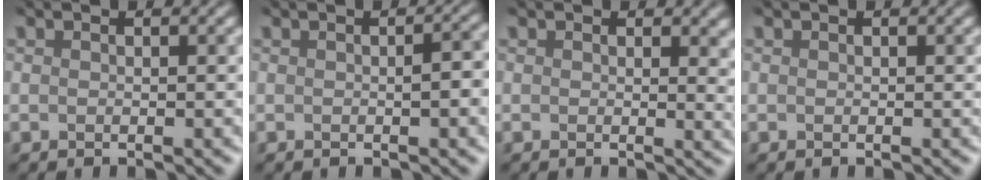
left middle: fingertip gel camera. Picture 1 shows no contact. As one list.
[{"total": 1.9, "force": [-0.1, 0.5, 1.9], "torque": [-0.022, 0.005, -0.004]}, {"total": 2.7, "force": [0.5, 1.2, 2.3], "torque": [-0.025, -0.001, 0.004]}, {"total": 0.0}]